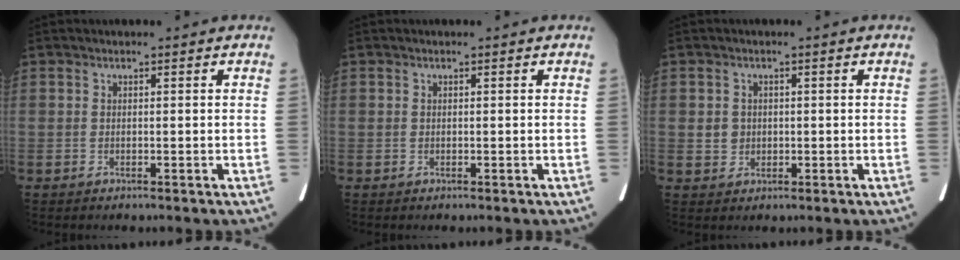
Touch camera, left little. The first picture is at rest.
{"total": 0.0}
{"total": 2.4, "force": [0.1, 2.2, 0.7], "torque": [-0.012, 0.004, 0.009]}